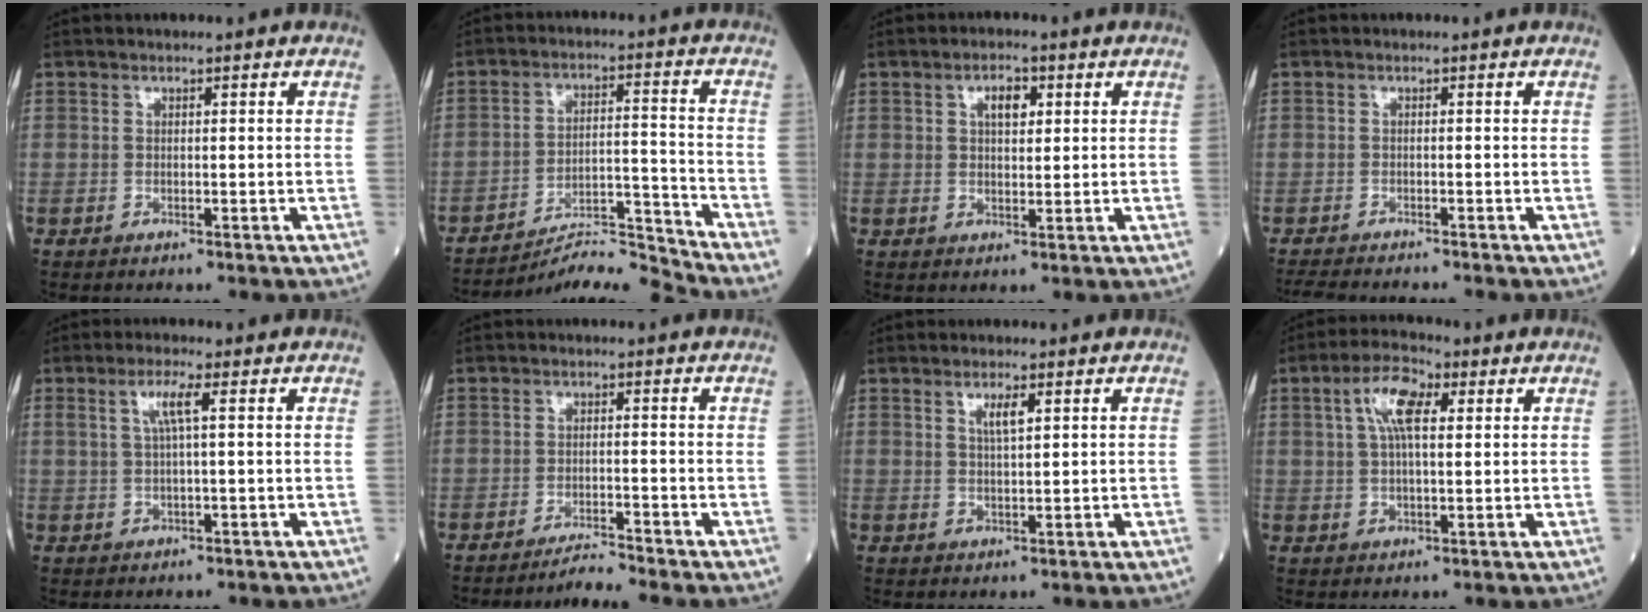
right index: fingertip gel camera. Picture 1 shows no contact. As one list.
[{"total": 9.1, "force": [-8.6, -2.8, 0.0], "torque": [0.003, 0.027, -0.151]}, {"total": 3.6, "force": [1.4, 1.7, 2.9], "torque": [-0.050, 0.004, 0.021]}, {"total": 4.7, "force": [-4.5, 0.5, 1.4], "torque": [-0.023, -0.018, -0.076]}, {"total": 3.6, "force": [1.1, 0.1, 3.5], "torque": [-0.074, 0.009, 0.022]}, {"total": 3.8, "force": [-3.4, -1.6, 0.3], "torque": [-0.006, -0.015, -0.060]}, {"total": 2.7, "force": [1.3, 0.4, 2.3], "torque": [-0.047, 0.000, 0.022]}, {"total": 7.3, "force": [2.5, 2.5, 6.4], "torque": [-0.128, 0.018, 0.045]}]